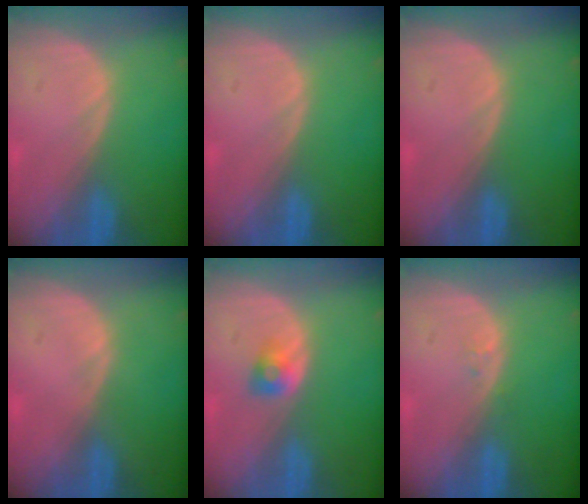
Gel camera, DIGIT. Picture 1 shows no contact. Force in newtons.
{"total": 0.0}
{"total": 0.0}
{"total": 0.0}
{"total": 2.3, "press": 2.2, "slide": 0.7}
{"total": 0.6, "press": 0.6, "slide": 0.1}